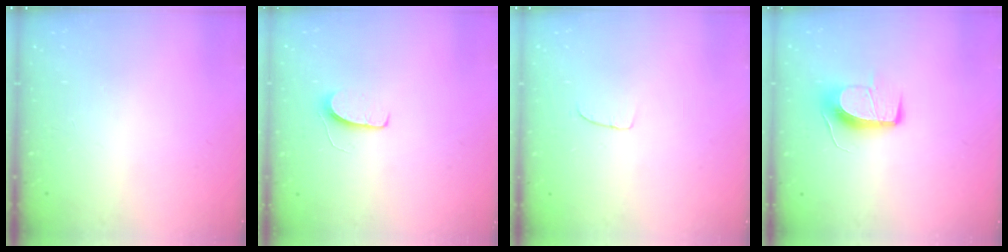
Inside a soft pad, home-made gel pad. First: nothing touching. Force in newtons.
{"total": 5.8, "press": 5.7, "slide": 0.4}
{"total": 2.5, "press": 2.5, "slide": 0.1}
{"total": 10.1, "press": 10.1, "slide": 0.2}